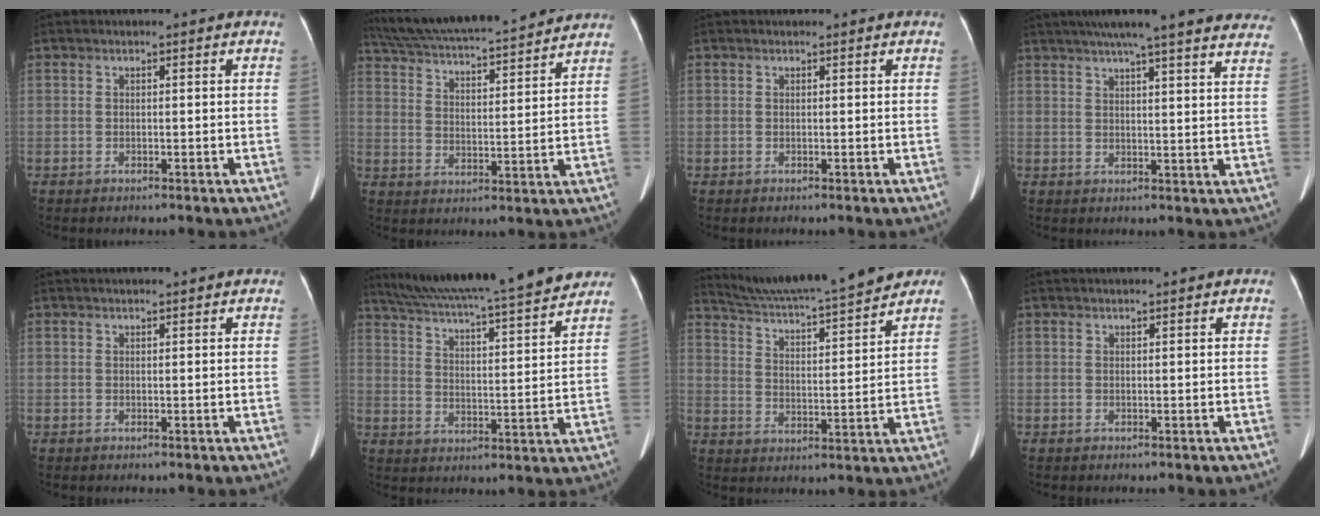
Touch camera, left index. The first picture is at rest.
{"total": 20.7, "force": [18.7, 1.4, 8.7], "torque": [-0.155, 0.020, 0.280]}
{"total": 0.0}
{"total": 24.6, "force": [21.2, 1.7, 12.4], "torque": [-0.185, 0.000, 0.254]}
{"total": 2.8, "force": [2.5, 0.3, 1.1], "torque": [-0.014, 0.025, 0.032]}
{"total": 21.6, "force": [19.2, 0.8, 9.9], "torque": [-0.169, 0.000, 0.278]}
{"total": 16.2, "force": [15.0, 0.4, 6.1], "torque": [-0.107, 0.006, 0.229]}
{"total": 2.0, "force": [1.8, 0.2, 0.8], "torque": [-0.007, 0.022, 0.025]}